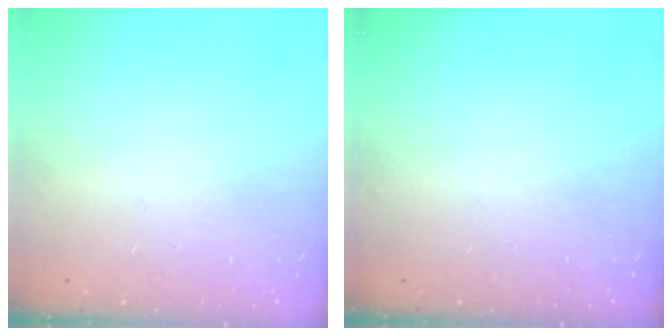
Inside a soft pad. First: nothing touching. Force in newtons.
{"total": 0.0}